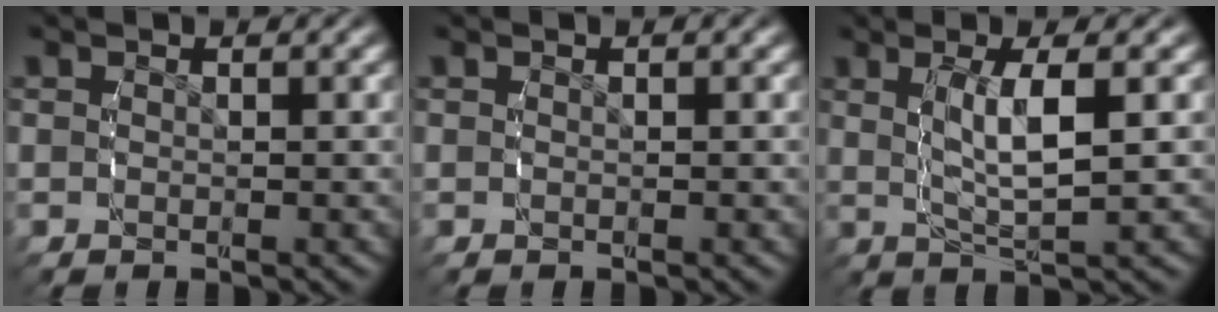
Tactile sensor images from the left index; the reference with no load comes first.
{"total": 0.0}
{"total": 4.1, "force": [0.0, 1.2, 4.0], "torque": [-0.082, -0.003, 0.006]}